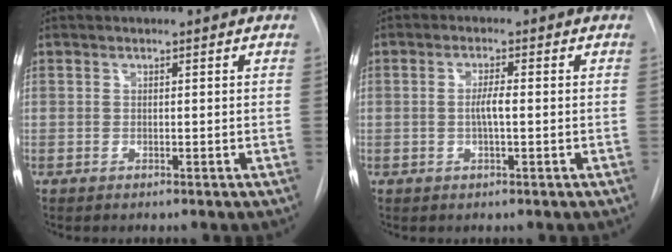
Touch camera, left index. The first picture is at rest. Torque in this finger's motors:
{"motor_torque": [0.35, 0.20, 0.08, 0.03]}